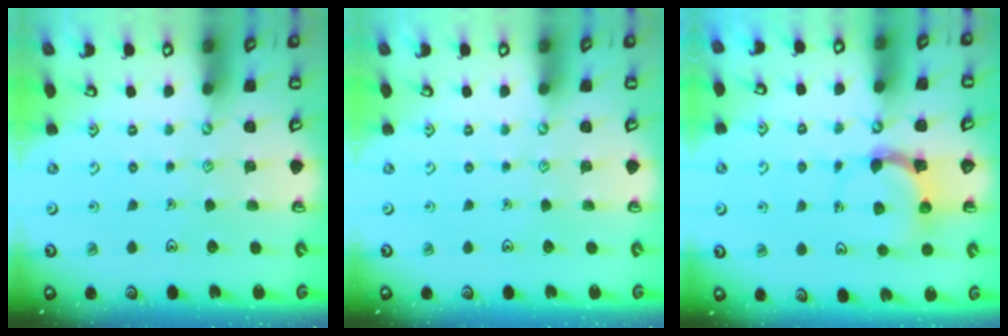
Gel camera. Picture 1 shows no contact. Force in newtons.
{"total": 0.0}
{"total": 5.7, "press": 5.6, "slide": 1.1}